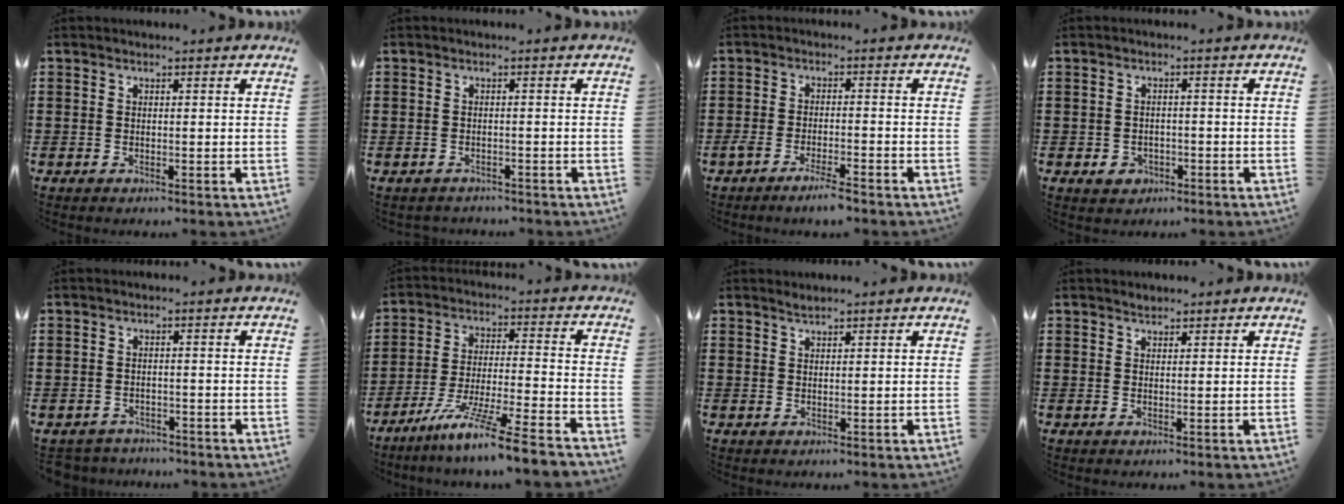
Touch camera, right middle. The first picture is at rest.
{"total": 1.0, "force": [-1.0, 0.2, -0.1], "torque": [-0.002, 0.002, -0.022]}
{"total": 3.5, "force": [-2.8, 0.3, 2.1], "torque": [-0.034, 0.003, -0.050]}
{"total": 1.8, "force": [-0.9, 1.4, 0.6], "torque": [-0.016, 0.002, -0.020]}
{"total": 2.0, "force": [-2.0, 0.4, -0.2], "torque": [-0.005, 0.000, -0.046]}
{"total": 10.5, "force": [-8.7, -0.9, 5.8], "torque": [-0.107, -0.003, -0.171]}
{"total": 1.0, "force": [1.0, 0.0, 0.2], "torque": [-0.005, -0.001, 0.018]}
{"total": 1.0, "force": [0.9, 0.4, 0.0], "torque": [-0.002, 0.000, 0.018]}